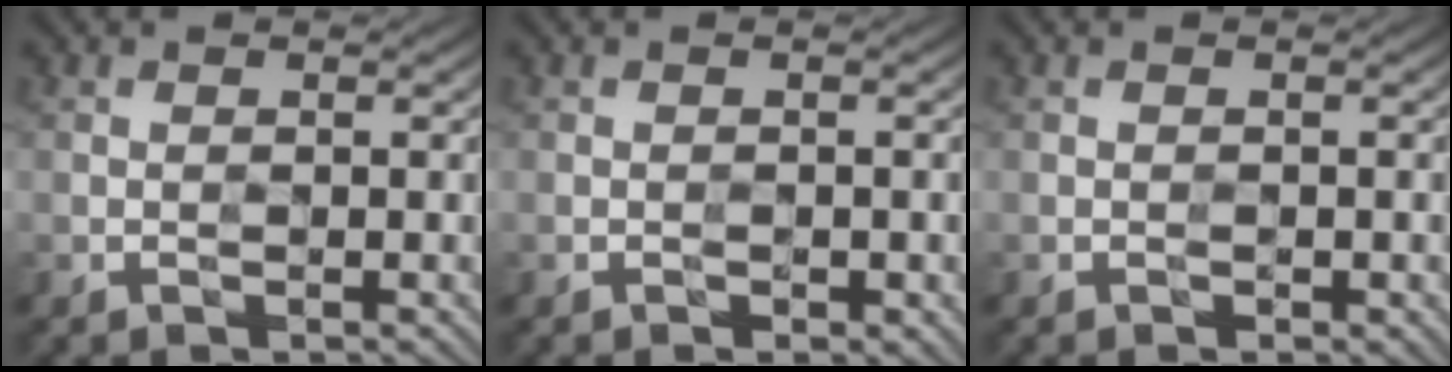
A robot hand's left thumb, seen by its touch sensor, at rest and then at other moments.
{"total": 1.4, "force": [-0.6, 0.9, 0.9], "torque": [-0.010, 0.004, -0.005]}
{"total": 0.8, "force": [-0.3, 0.5, 0.5], "torque": [-0.003, 0.001, -0.003]}